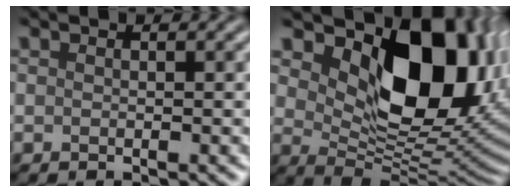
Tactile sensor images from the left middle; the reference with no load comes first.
{"total": 12.4, "force": [4.6, 7.0, 9.1], "torque": [-0.130, -0.018, 0.085]}